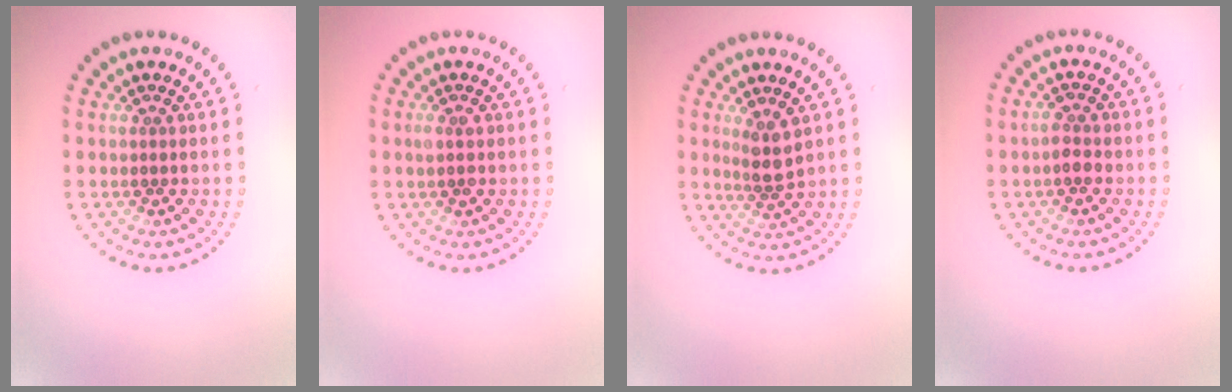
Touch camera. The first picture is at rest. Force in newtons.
{"total": 1.0, "press": 1.0, "slide": 0.1}
{"total": 2.2, "press": 1.7, "slide": 1.3}
{"total": 1.5, "press": 1.5, "slide": 0.2}